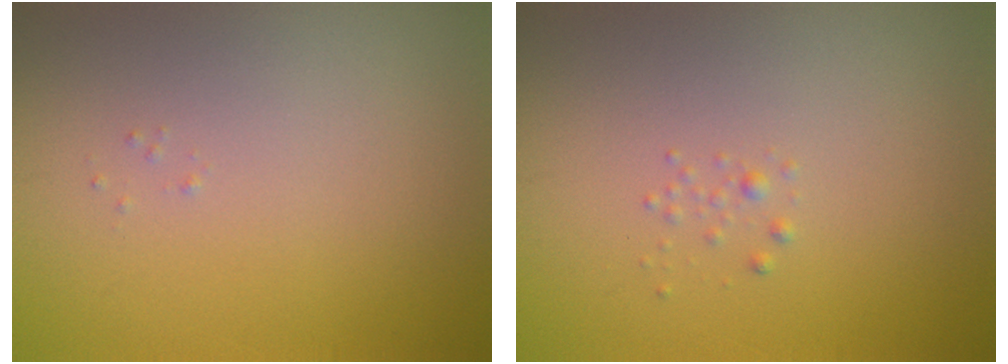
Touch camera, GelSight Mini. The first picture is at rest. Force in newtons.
{"total": 0.6, "press": 0.6, "slide": 0.0}